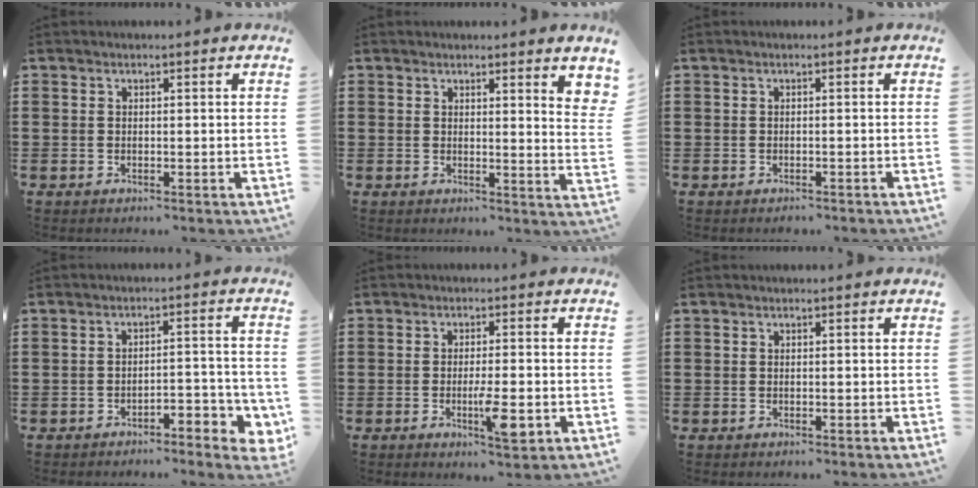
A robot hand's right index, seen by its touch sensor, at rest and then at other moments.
{"total": 2.2, "force": [1.9, -0.1, 1.1], "torque": [-0.022, -0.004, 0.033]}
{"total": 0.6, "force": [-0.5, 0.0, 0.2], "torque": [-0.005, -0.003, -0.010]}
{"total": 3.5, "force": [-2.7, 0.9, 2.0], "torque": [-0.036, 0.010, -0.054]}
{"total": 5.9, "force": [-1.8, 1.3, 5.5], "torque": [-0.093, -0.008, -0.028]}
{"total": 0.0}